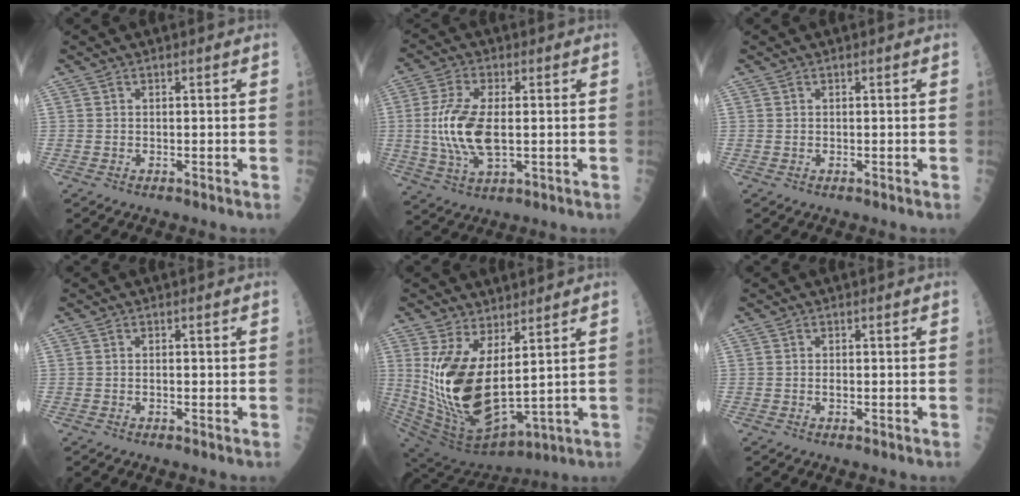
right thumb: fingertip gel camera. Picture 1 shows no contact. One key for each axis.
{"total": 11.7, "fx": -0.2, "fy": 5.1, "fz": 10.5, "tx": -0.225, "ty": -0.006, "tz": 0.000}
{"total": 0.0}
{"total": 0.8, "fx": -0.1, "fy": 0.4, "fz": 0.7, "tx": -0.012, "ty": -0.001, "tz": -0.001}
{"total": 18.8, "fx": 3.6, "fy": 8.4, "fz": 16.4, "tx": -0.326, "ty": -0.052, "tz": 0.093}
{"total": 0.9, "fx": -0.1, "fy": 0.4, "fz": 0.7, "tx": -0.013, "ty": 0.000, "tz": -0.002}